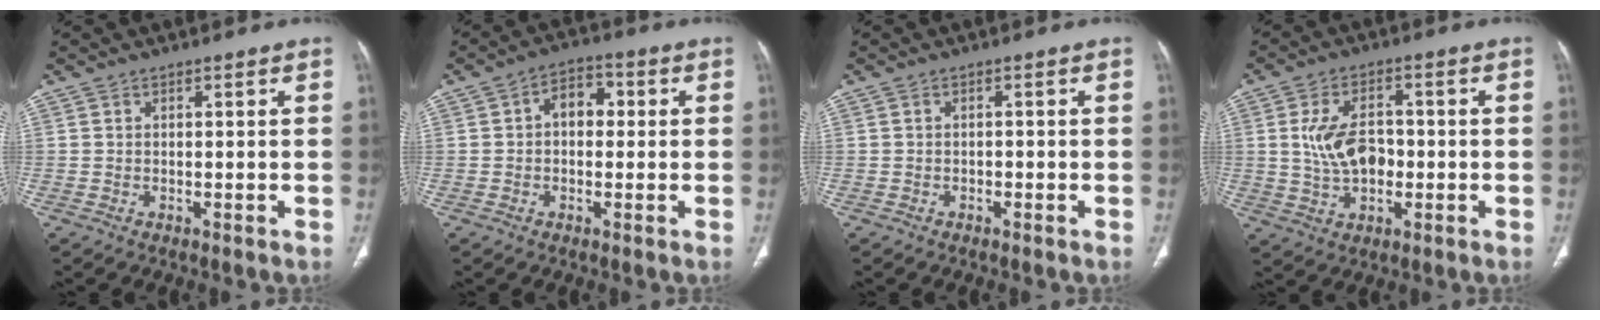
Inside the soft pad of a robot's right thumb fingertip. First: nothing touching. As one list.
[{"total": 5.8, "force": [0.5, 4.0, 4.1], "torque": [-0.043, 0.020, -0.002]}, {"total": 0.7, "force": [-0.4, 0.5, 0.2], "torque": [-0.003, 0.002, -0.010]}, {"total": 9.2, "force": [-0.2, 5.8, 7.1], "torque": [-0.119, 0.012, 0.002]}]